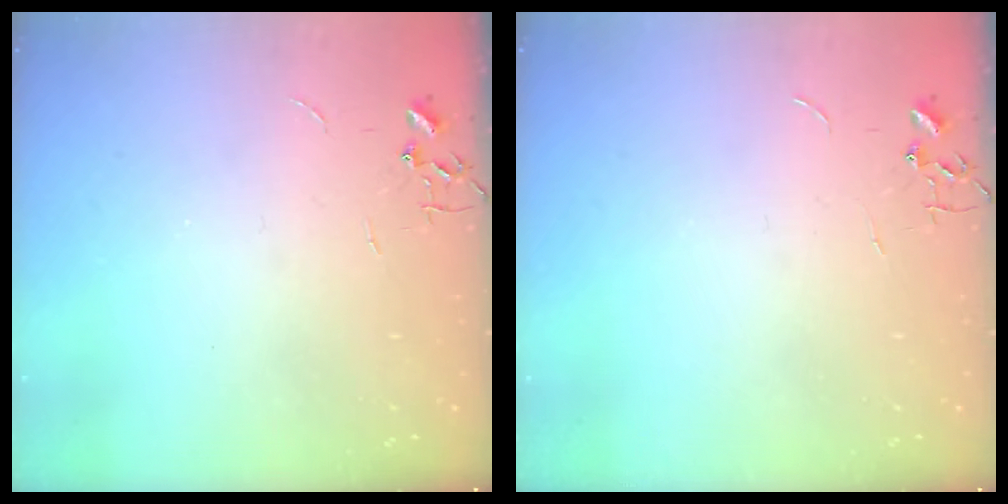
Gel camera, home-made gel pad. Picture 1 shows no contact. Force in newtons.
{"total": 0.0}